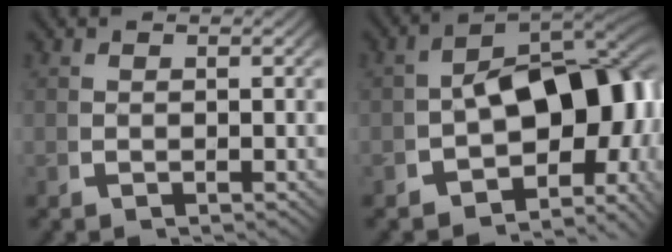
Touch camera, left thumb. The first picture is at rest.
{"total": 17.4, "force": [-1.6, 11.4, 13.1], "torque": [-0.199, -0.047, -0.014]}